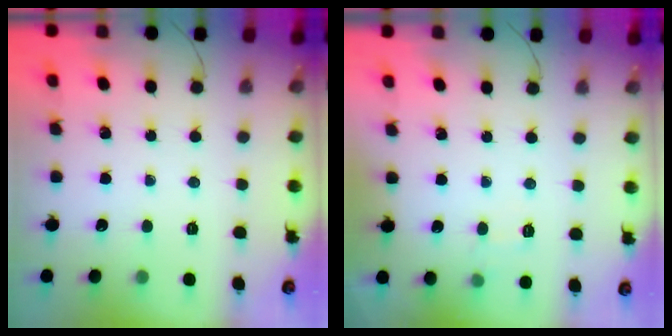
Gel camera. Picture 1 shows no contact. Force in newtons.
{"total": 6.6, "press": 6.4, "slide": 1.6}